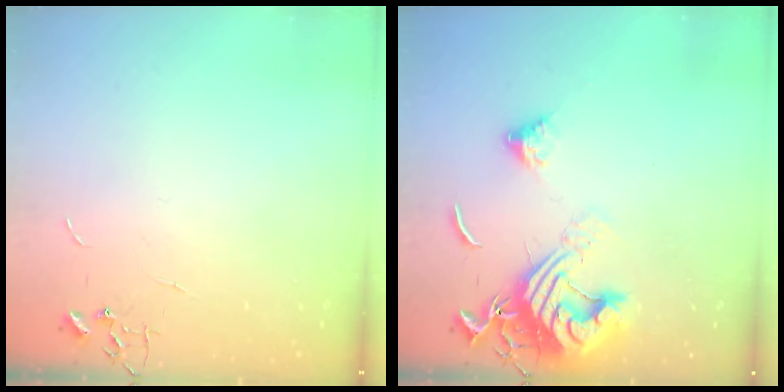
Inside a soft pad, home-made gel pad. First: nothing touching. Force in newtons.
{"total": 15.1, "press": 15.0, "slide": 1.7}